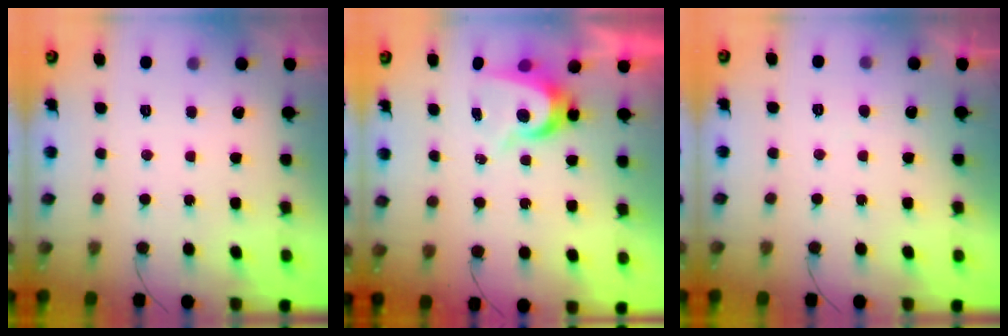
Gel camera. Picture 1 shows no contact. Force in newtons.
{"total": 7.3, "press": 7.3, "slide": 0.5}
{"total": 2.3, "press": 2.3, "slide": 0.1}